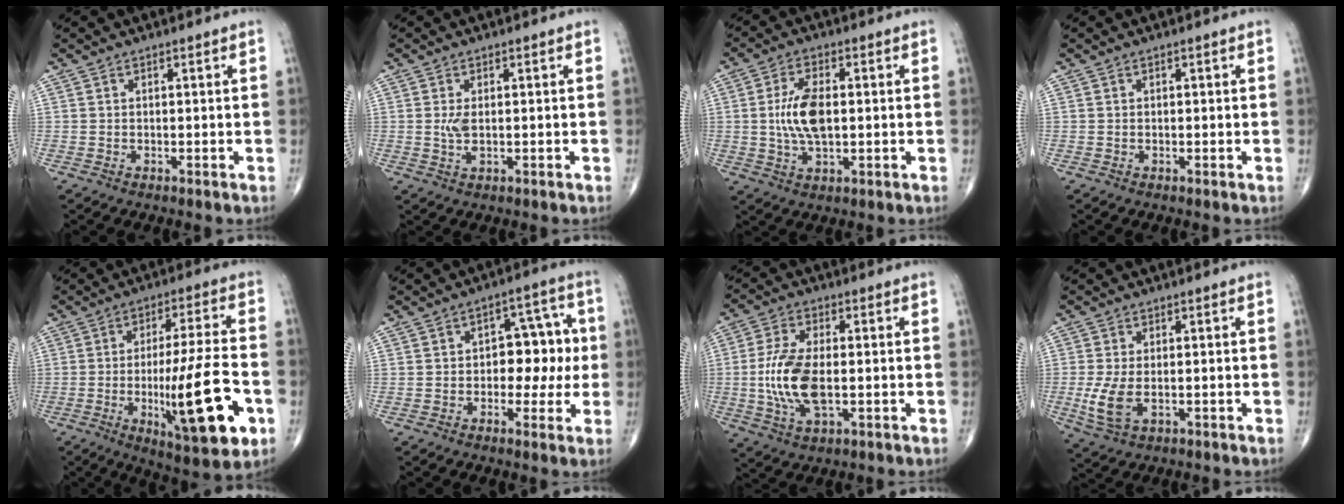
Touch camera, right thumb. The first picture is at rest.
{"total": 2.4, "force": [0.2, 1.0, 2.2], "torque": [-0.050, -0.005, 0.007]}
{"total": 8.7, "force": [0.3, 4.2, 7.6], "torque": [-0.153, 0.000, 0.006]}
{"total": 0.0}
{"total": 19.8, "force": [-5.6, 4.4, 18.4], "torque": [-0.298, 0.013, -0.077]}
{"total": 9.4, "force": [-0.2, 6.0, 7.2], "torque": [-0.042, 0.028, -0.006]}
{"total": 11.2, "force": [-1.1, 5.2, 9.9], "torque": [-0.208, 0.002, -0.020]}
{"total": 6.0, "force": [-1.1, 3.2, 4.9], "torque": [-0.115, -0.011, -0.019]}